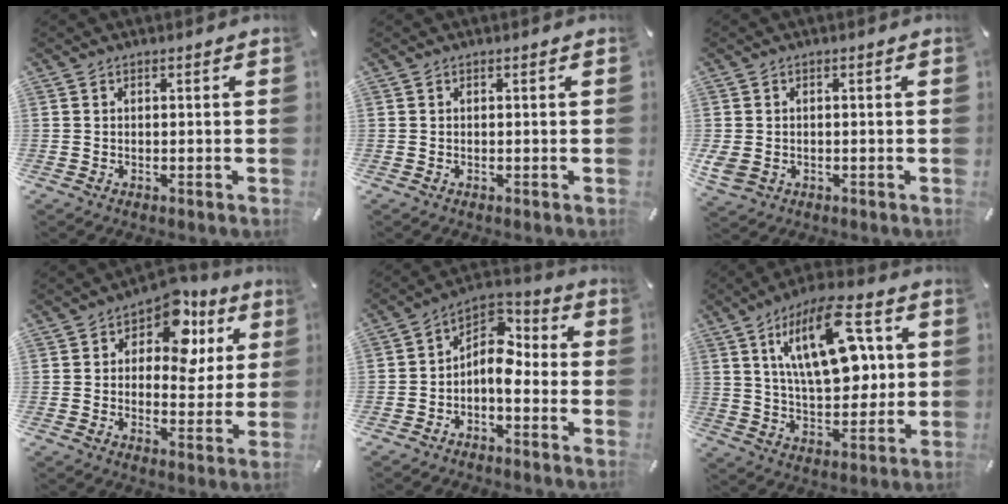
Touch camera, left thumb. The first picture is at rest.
{"total": 0.0}
{"total": 3.1, "force": [-0.7, 2.5, 1.6], "torque": [-0.050, -0.003, -0.017]}
{"total": 12.1, "force": [5.5, 7.7, 7.5], "torque": [-0.101, -0.027, 0.094]}
{"total": 8.4, "force": [-1.7, 5.4, 6.2], "torque": [-0.102, -0.004, -0.035]}
{"total": 20.7, "force": [6.9, 9.9, 16.7], "torque": [-0.280, -0.013, 0.107]}